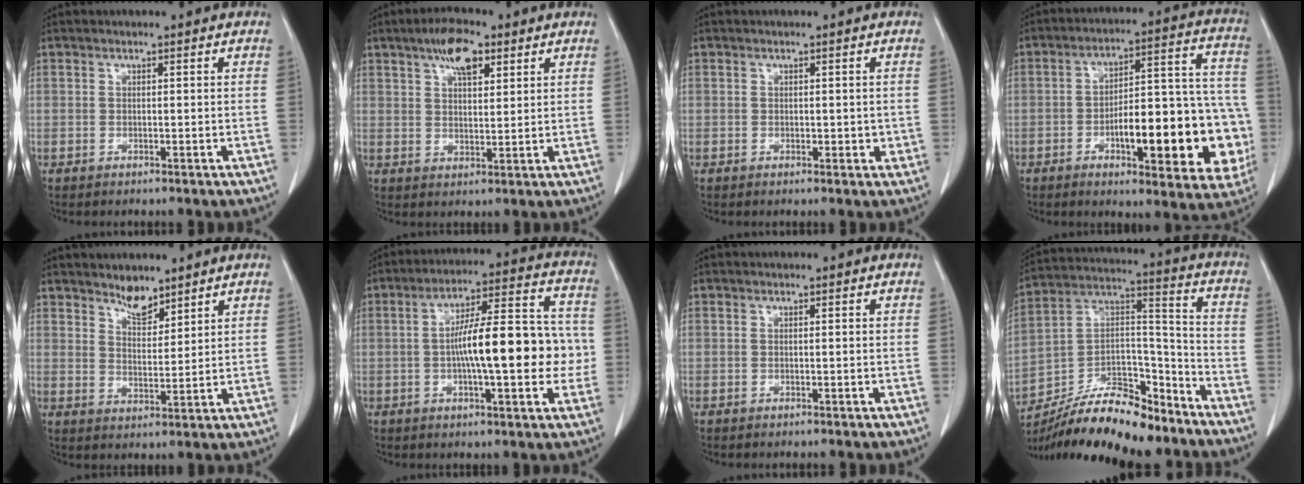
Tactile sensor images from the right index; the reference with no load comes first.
{"total": 6.9, "force": [4.0, 2.6, 5.0], "torque": [-0.092, 0.011, 0.067]}
{"total": 1.5, "force": [0.0, 1.0, 1.2], "torque": [-0.010, 0.001, 0.004]}
{"total": 21.3, "force": [-5.7, 6.3, 19.5], "torque": [-0.201, 0.041, -0.060]}
{"total": 4.1, "force": [3.6, 1.4, 1.4], "torque": [-0.029, -0.005, 0.069]}
{"total": 15.5, "force": [-1.3, 3.6, 15.0], "torque": [-0.237, 0.031, -0.017]}
{"total": 0.0}
{"total": 18.9, "force": [-16.1, 5.1, 8.6], "torque": [-0.164, 0.031, -0.280]}